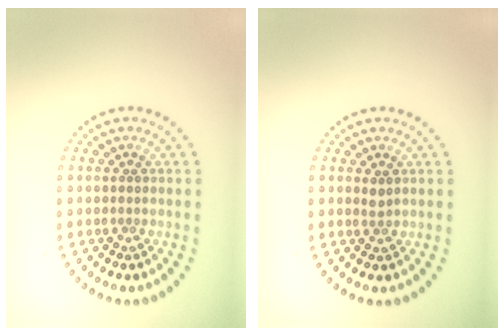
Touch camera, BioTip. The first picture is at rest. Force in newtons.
{"total": 0.8, "press": 0.5, "slide": 0.6}